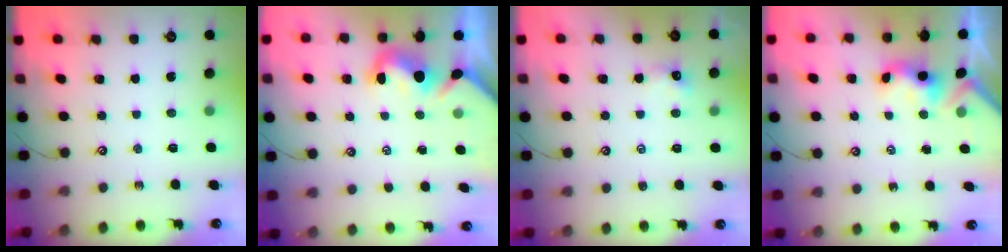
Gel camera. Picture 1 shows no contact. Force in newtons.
{"total": 1.5, "press": 1.2, "slide": 0.9}
{"total": 0.6, "press": 0.4, "slide": 0.4}
{"total": 3.7, "press": 3.7, "slide": 0.3}